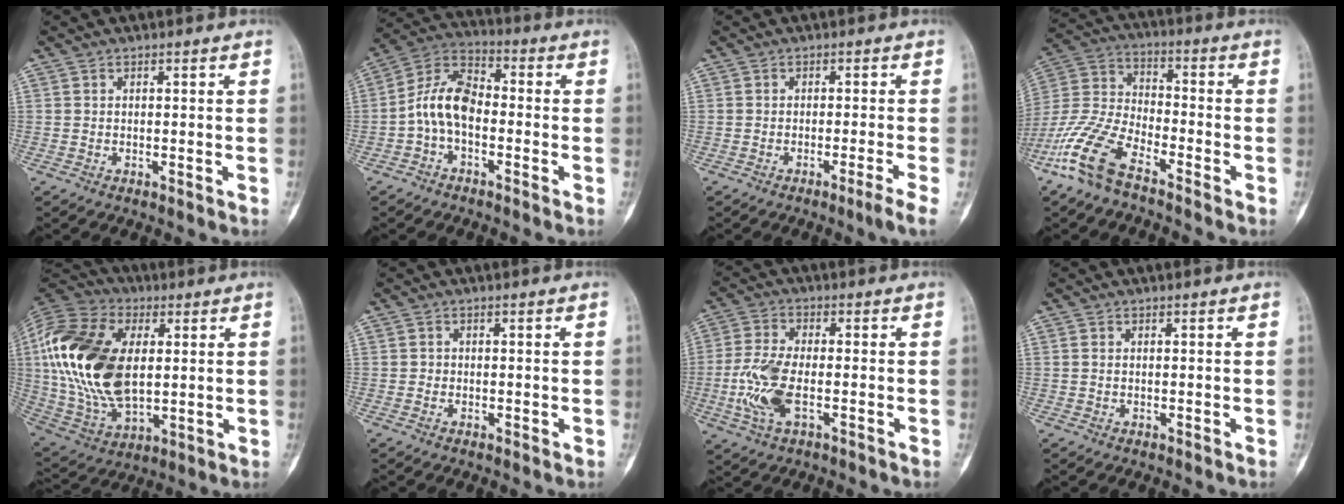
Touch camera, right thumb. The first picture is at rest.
{"total": 9.7, "force": [-1.8, 5.8, 7.5], "torque": [-0.134, 0.037, -0.049]}
{"total": 3.4, "force": [-1.9, -0.9, 2.7], "torque": [-0.056, 0.000, -0.032]}
{"total": 13.1, "force": [-8.6, 5.2, 8.4], "torque": [-0.188, 0.040, -0.180]}
{"total": 26.2, "force": [3.5, 15.6, 20.8], "torque": [-0.429, -0.014, 0.063]}
{"total": 0.7, "force": [-0.2, 0.6, 0.3], "torque": [-0.002, 0.002, -0.007]}
{"total": 9.6, "force": [-2.4, 4.2, 8.4], "torque": [-0.197, 0.008, -0.048]}
{"total": 0.0}